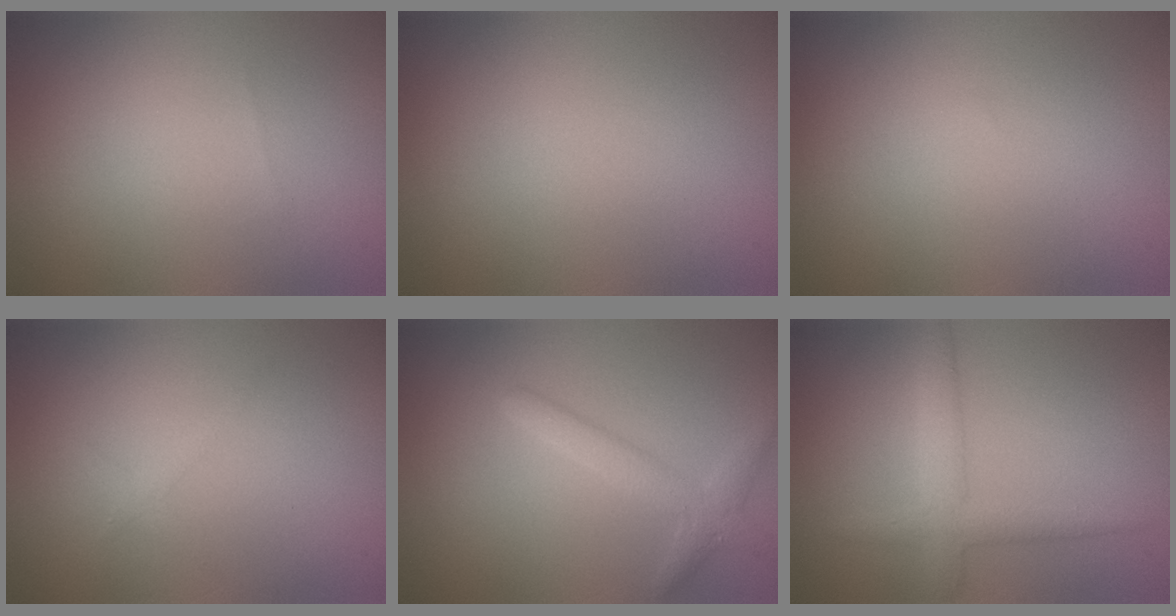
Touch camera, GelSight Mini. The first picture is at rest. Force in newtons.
{"total": 0.0}
{"total": 0.0}
{"total": 1.0, "press": 1.0, "slide": 0.0}
{"total": 2.3, "press": 2.3, "slide": 0.1}
{"total": 2.9, "press": 2.9, "slide": 0.1}